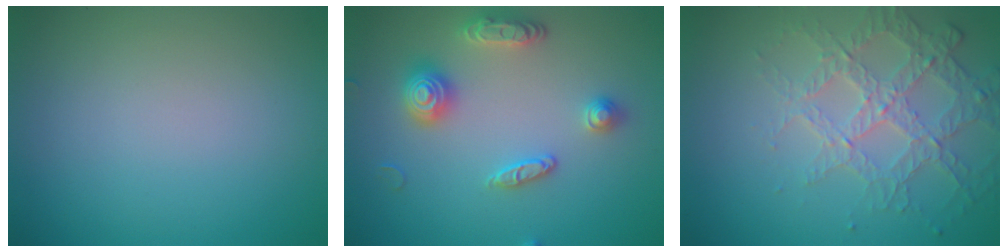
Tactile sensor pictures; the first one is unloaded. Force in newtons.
{"total": 3.4, "press": 3.4, "slide": 0.3}
{"total": 3.8, "press": 3.3, "slide": 1.9}